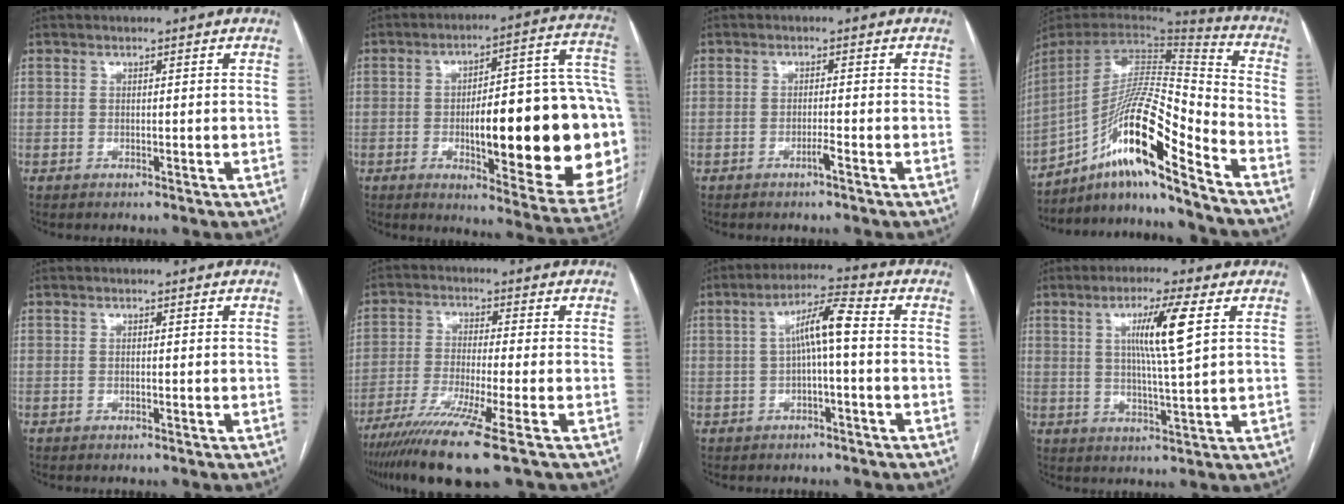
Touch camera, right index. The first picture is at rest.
{"total": 28.8, "force": [-3.3, 5.3, 28.1], "torque": [-0.293, 0.020, -0.039]}
{"total": 1.1, "force": [-0.8, -0.2, 0.8], "torque": [-0.016, 0.000, -0.015]}
{"total": 16.8, "force": [-11.5, 0.4, 12.2], "torque": [-0.228, 0.013, -0.205]}
{"total": 0.0}
{"total": 12.0, "force": [-7.8, -0.8, 9.0], "torque": [-0.169, -0.032, -0.134]}
{"total": 6.4, "force": [0.1, 0.7, 6.3], "torque": [-0.109, 0.025, 0.002]}
{"total": 8.3, "force": [2.6, -0.5, 7.8], "torque": [-0.139, -0.002, 0.046]}